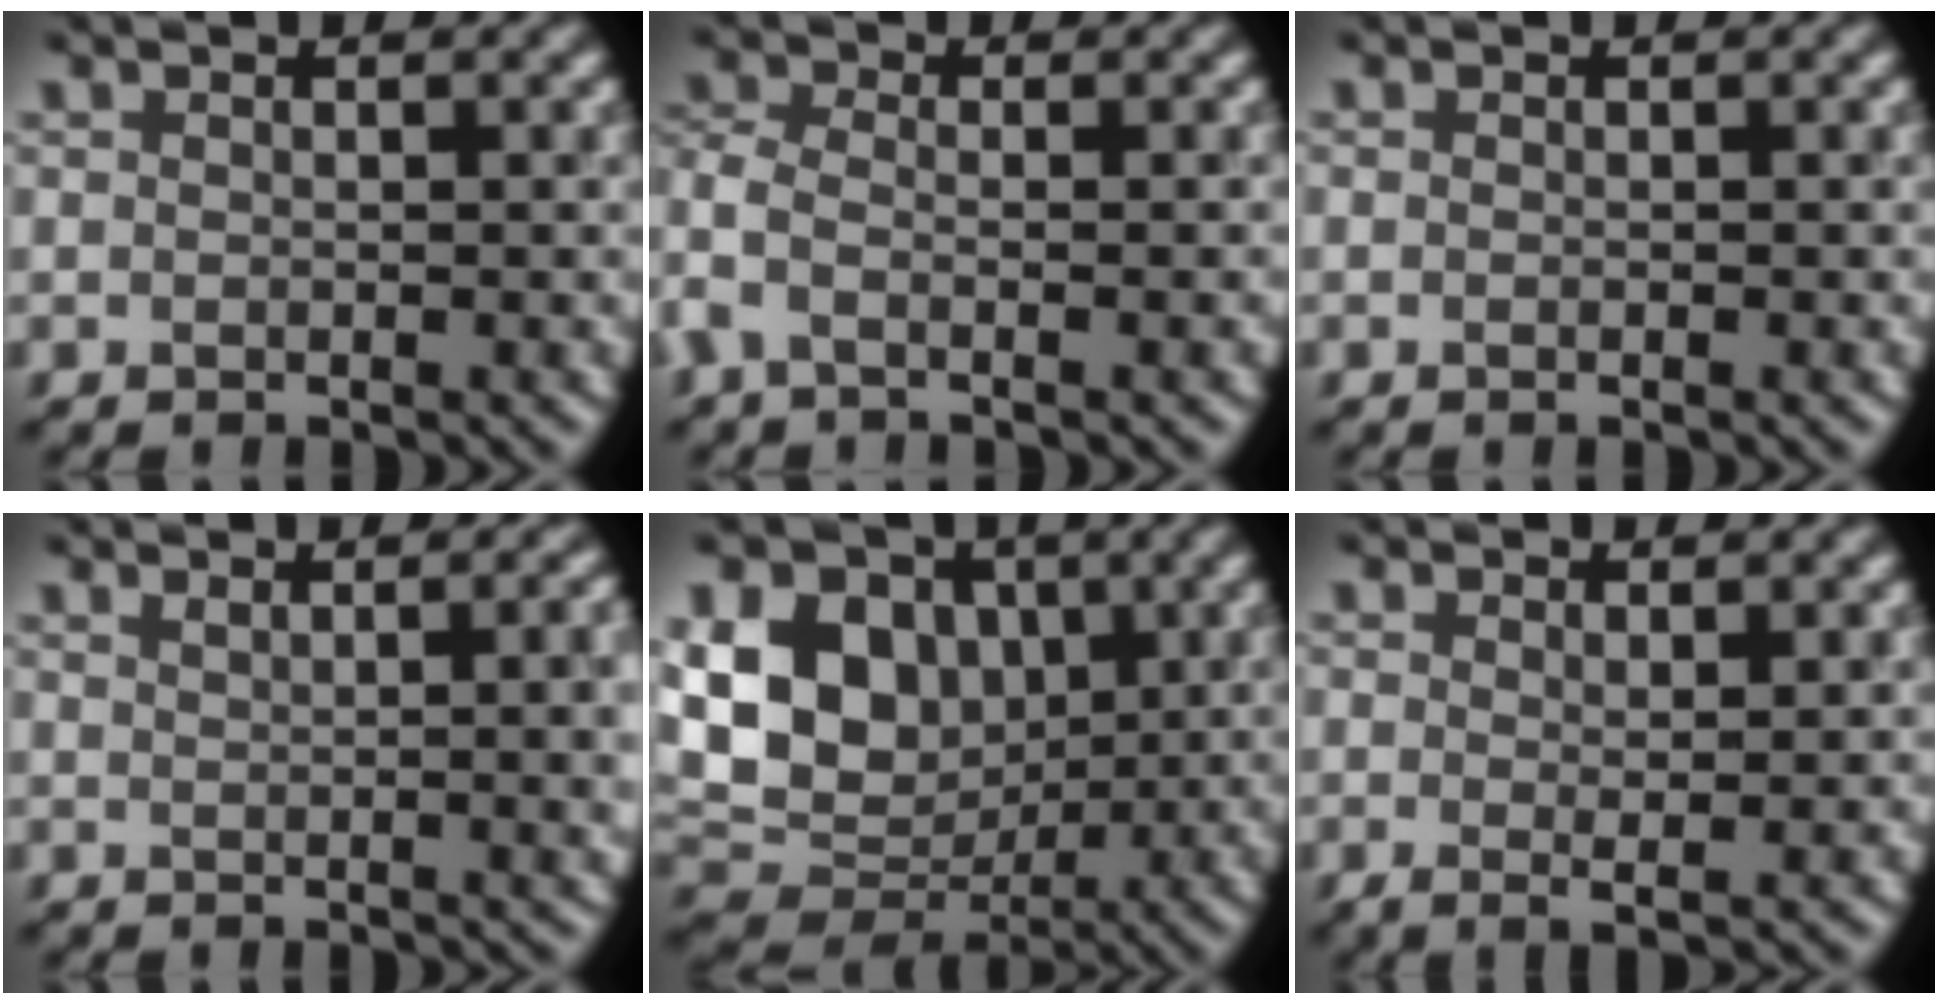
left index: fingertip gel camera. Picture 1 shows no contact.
{"total": 2.2, "force": [-1.0, 1.1, 1.6], "torque": [-0.041, 0.002, -0.034]}
{"total": 0.0}
{"total": 5.3, "force": [1.2, 2.2, 4.7], "torque": [-0.018, 0.019, 0.018]}
{"total": 9.7, "force": [2.4, 7.5, 5.7], "torque": [-0.112, 0.011, 0.029]}
{"total": 1.7, "force": [0.4, 0.3, 1.6], "torque": [-0.030, -0.001, 0.008]}